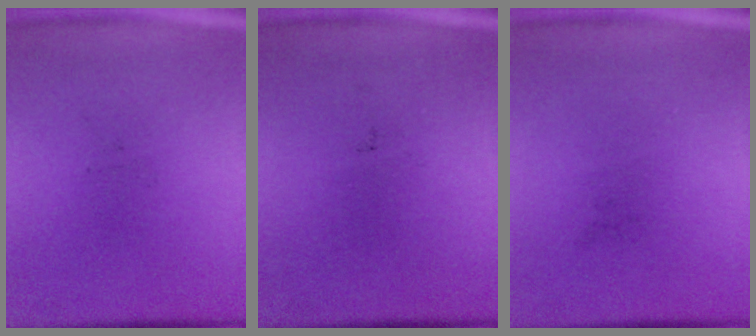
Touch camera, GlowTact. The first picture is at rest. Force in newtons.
{"total": 0.0}
{"total": 0.0}